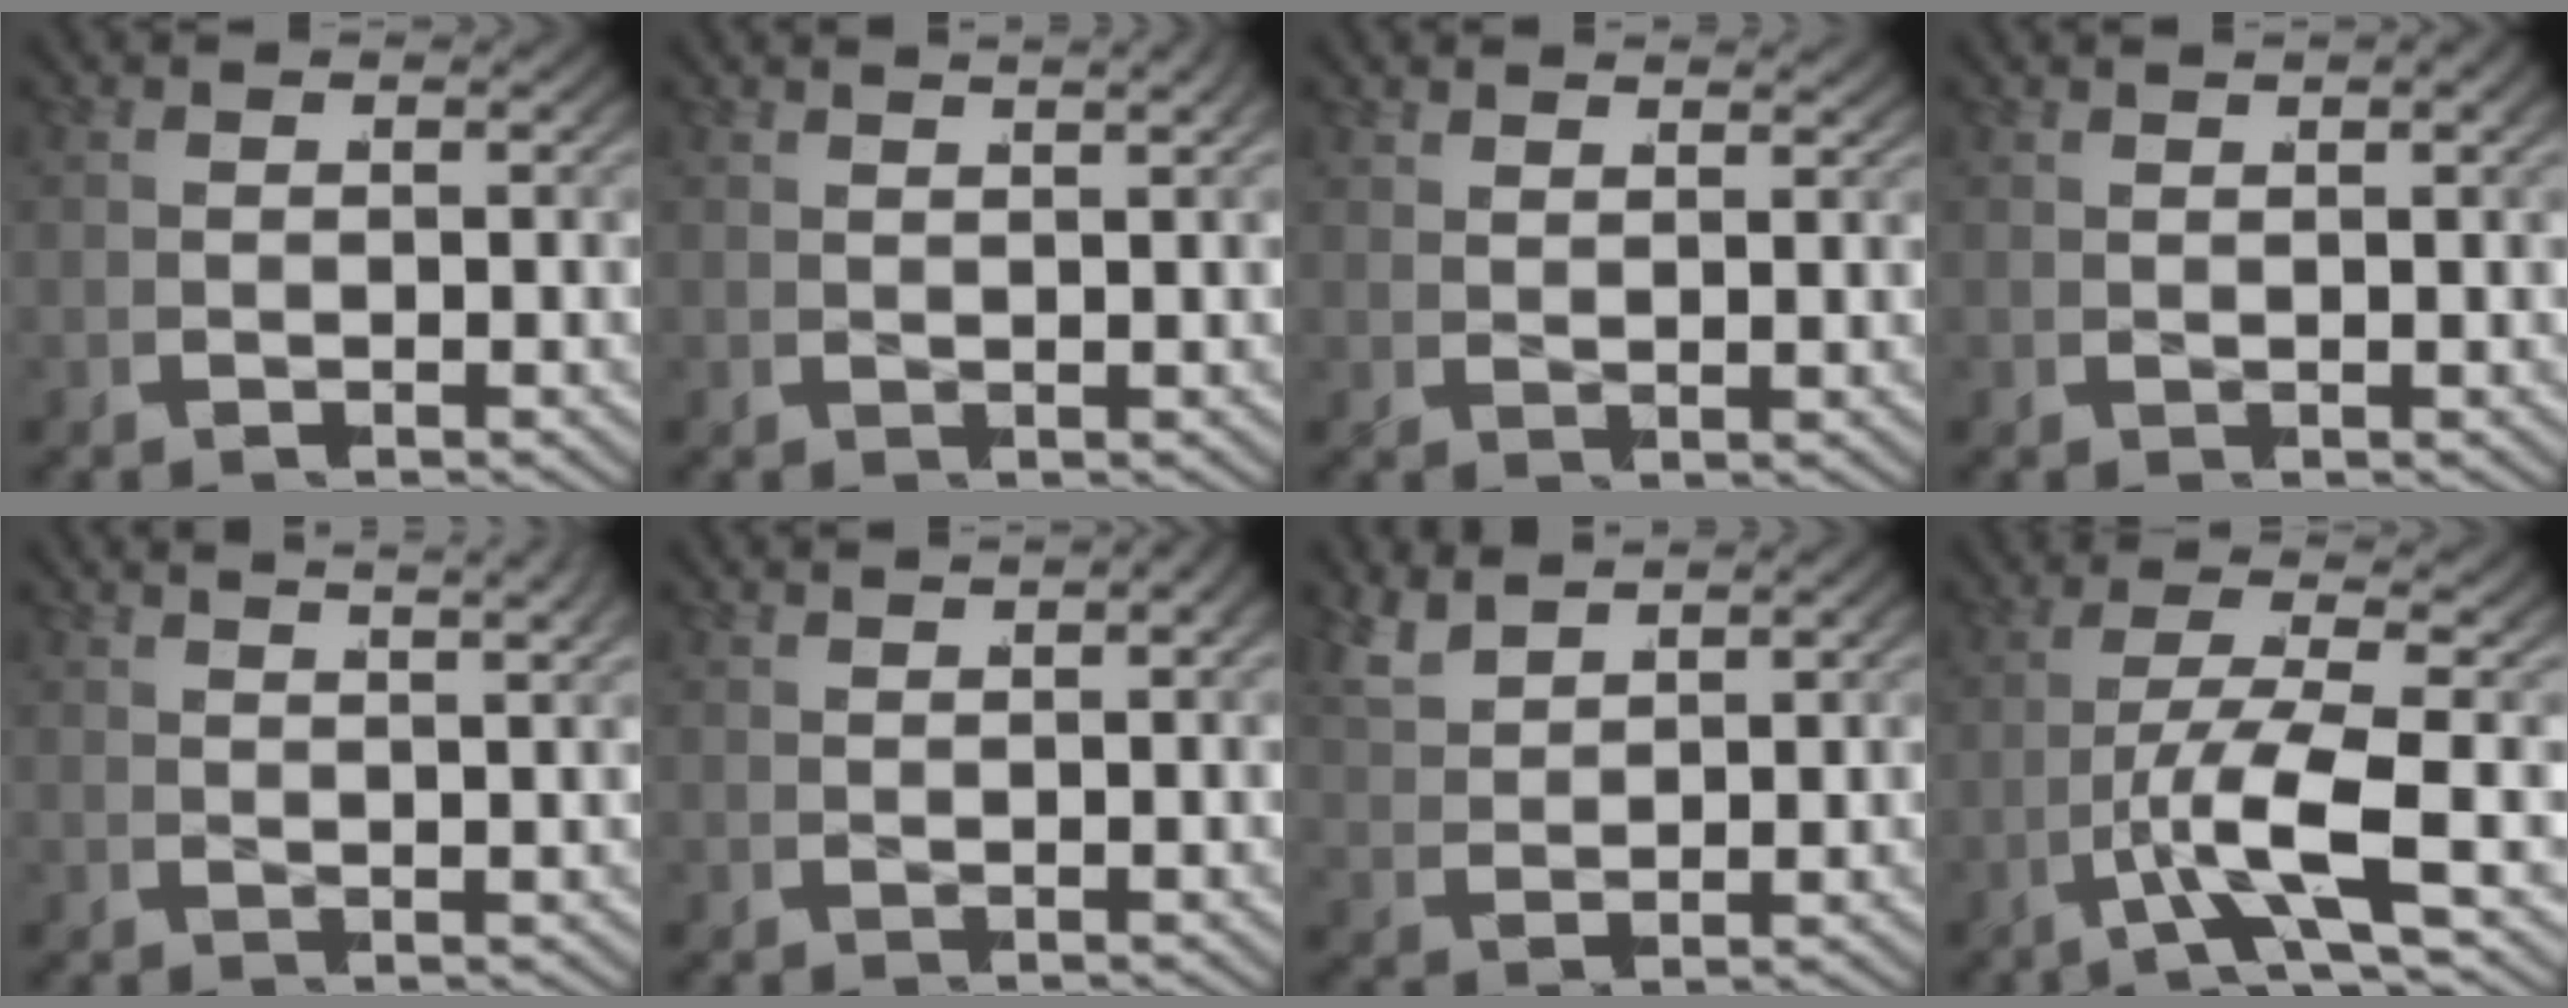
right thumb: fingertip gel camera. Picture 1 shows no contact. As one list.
[{"total": 2.2, "force": [1.8, 0.1, 1.2], "torque": [-0.004, 0.007, 0.028]}, {"total": 2.0, "force": [2.0, 0.0, 0.2], "torque": [0.006, 0.005, 0.034]}, {"total": 1.4, "force": [1.0, 0.1, 0.9], "torque": [-0.001, 0.005, 0.019]}, {"total": 3.5, "force": [2.7, 0.6, 2.1], "torque": [-0.009, 0.013, 0.038]}, {"total": 1.6, "force": [0.9, 0.5, 1.3], "torque": [-0.002, 0.006, 0.017]}, {"total": 2.6, "force": [2.2, 0.8, 1.0], "torque": [-0.029, 0.002, 0.048]}, {"total": 4.9, "force": [-1.6, 0.4, 4.6], "torque": [-0.102, -0.011, -0.028]}]